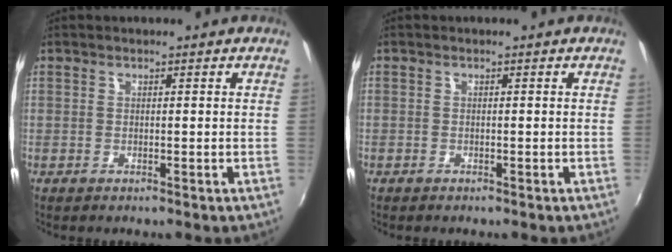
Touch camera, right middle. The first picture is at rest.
{"total": 0.8, "force": [-0.6, 0.6, -0.1], "torque": [-0.002, 0.001, -0.010]}